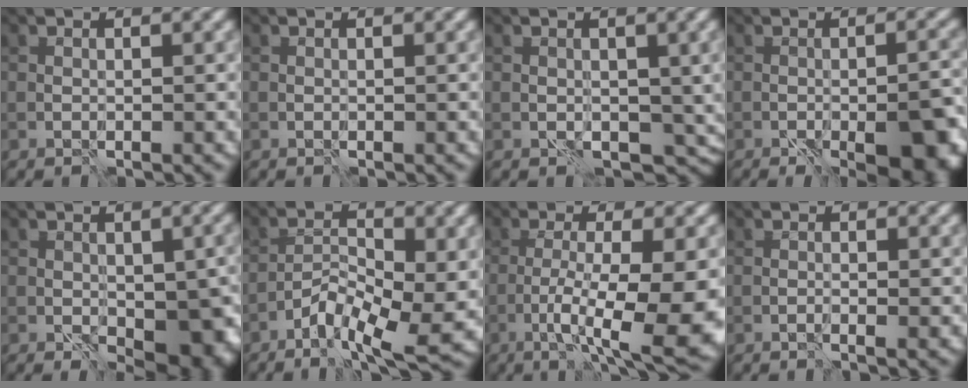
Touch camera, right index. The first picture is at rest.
{"total": 0.0}
{"total": 4.7, "force": [-1.3, 3.3, 3.1], "torque": [-0.035, -0.014, -0.006]}
{"total": 7.5, "force": [-2.7, 2.5, 6.5], "torque": [-0.086, -0.005, -0.030]}
{"total": 7.8, "force": [-1.9, 4.4, 6.2], "torque": [-0.086, -0.024, -0.010]}
{"total": 6.8, "force": [-3.5, 2.4, 5.4], "torque": [-0.085, -0.003, -0.063]}
{"total": 10.2, "force": [-3.5, 2.3, 9.3], "torque": [-0.149, -0.009, -0.051]}
{"total": 0.7, "force": [-0.2, 0.0, 0.7], "torque": [-0.011, 0.000, -0.006]}